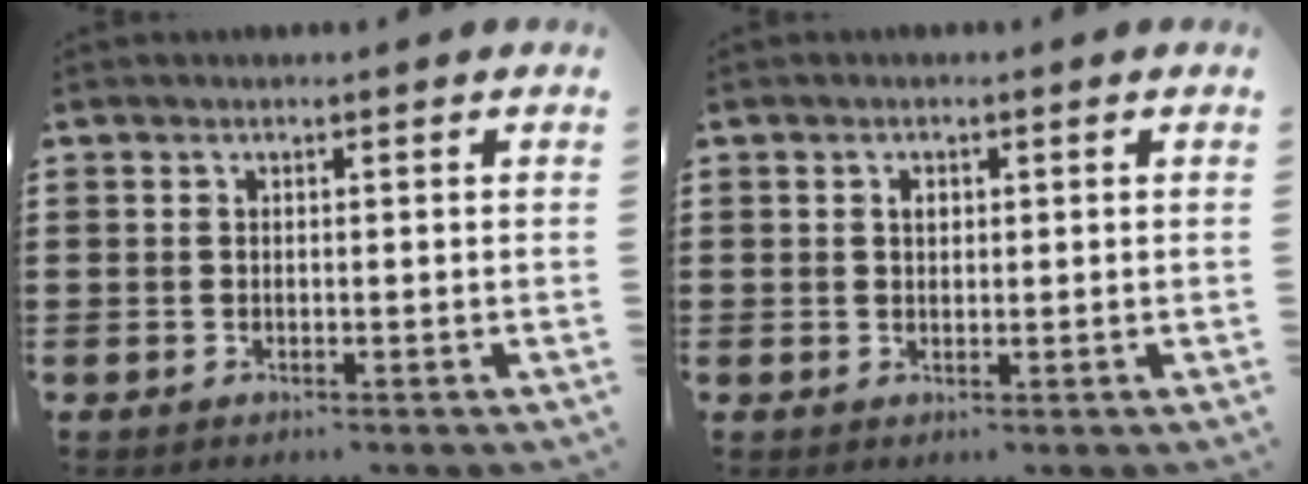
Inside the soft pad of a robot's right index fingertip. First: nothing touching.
{"total": 1.4, "force": [0.4, 0.9, 0.9], "torque": [-0.020, 0.006, 0.008]}